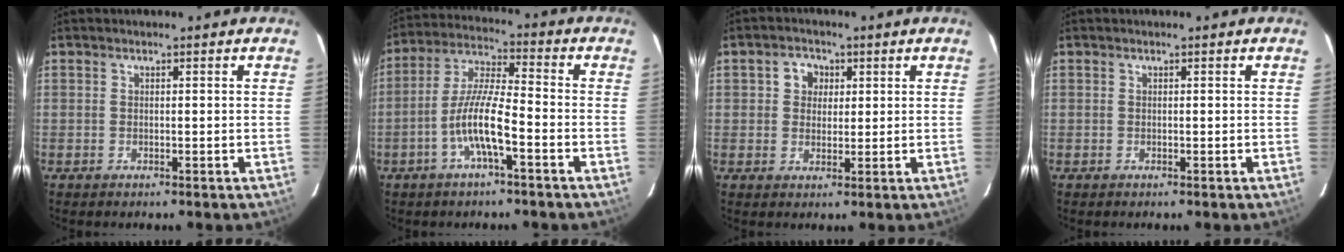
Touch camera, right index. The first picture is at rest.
{"total": 9.3, "force": [-4.0, 1.3, 8.2], "torque": [-0.175, 0.006, -0.079]}
{"total": 4.0, "force": [1.1, 3.6, 1.3], "torque": [-0.015, 0.014, 0.019]}
{"total": 0.0}